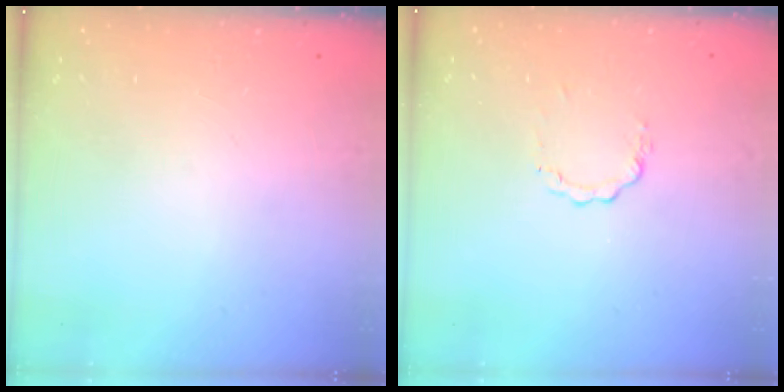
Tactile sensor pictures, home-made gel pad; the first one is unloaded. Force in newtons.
{"total": 3.3, "press": 3.3, "slide": 0.3}